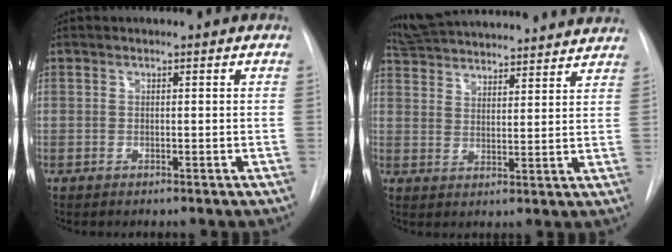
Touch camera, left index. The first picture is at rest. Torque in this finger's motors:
{"motor_torque": [0.91, -1.19, 0.17, 0.05]}